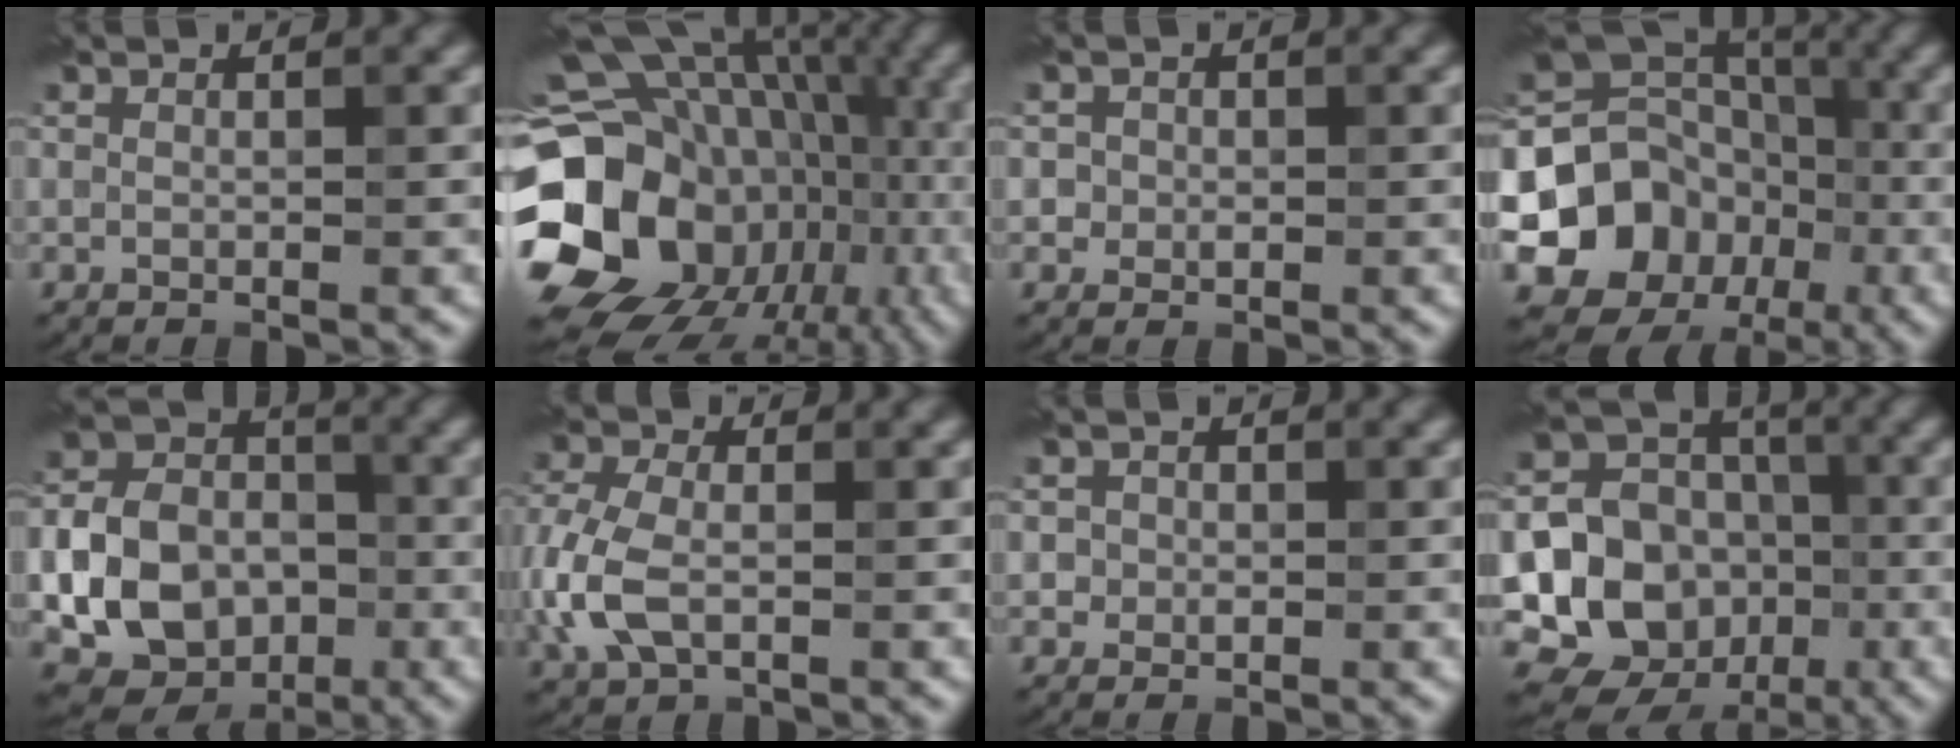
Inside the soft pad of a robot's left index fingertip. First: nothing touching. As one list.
[{"total": 20.5, "force": [-3.3, 17.1, 10.8], "torque": [-0.195, -0.005, -0.059]}, {"total": 1.6, "force": [0.2, 1.5, 0.5], "torque": [0.004, 0.000, -0.002]}, {"total": 14.9, "force": [-4.0, 13.0, 5.9], "torque": [-0.120, -0.007, -0.086]}, {"total": 10.6, "force": [-2.9, 8.3, 5.9], "torque": [-0.104, -0.015, -0.061]}, {"total": 5.7, "force": [-0.9, 3.8, 4.2], "torque": [-0.114, -0.001, -0.025]}, {"total": 1.4, "force": [0.1, 1.4, 0.5], "torque": [0.002, -0.002, -0.002]}, {"total": 13.6, "force": [-4.1, 12.2, 4.4], "torque": [-0.098, -0.010, -0.078]}]